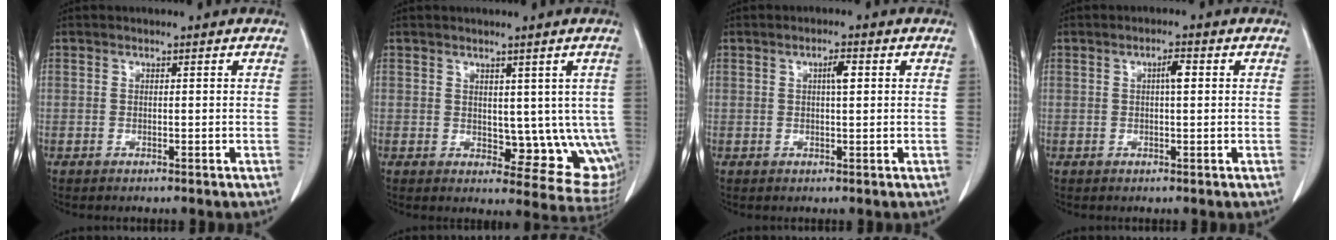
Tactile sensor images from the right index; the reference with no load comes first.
{"total": 9.3, "force": [0.8, 5.0, 7.8], "torque": [-0.073, -0.007, 0.023]}
{"total": 2.3, "force": [0.6, 0.4, 2.2], "torque": [-0.037, 0.003, 0.009]}
{"total": 2.2, "force": [0.4, 0.4, 2.1], "torque": [-0.036, 0.004, 0.007]}